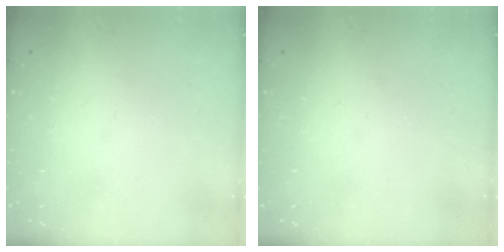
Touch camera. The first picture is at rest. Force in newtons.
{"total": 0.0}